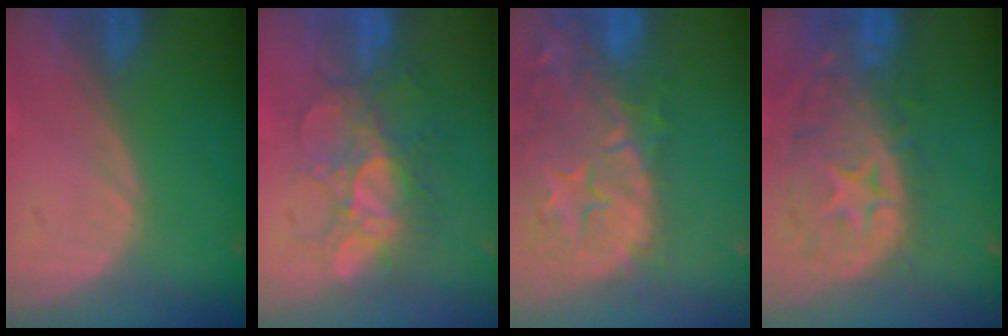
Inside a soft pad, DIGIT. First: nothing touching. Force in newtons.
{"total": 8.2, "press": 7.7, "slide": 2.8}
{"total": 15.0, "press": 12.0, "slide": 9.1}
{"total": 12.3, "press": 10.5, "slide": 6.5}